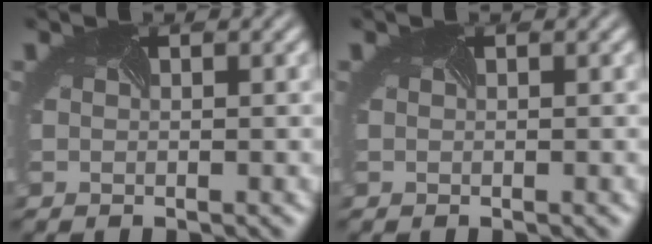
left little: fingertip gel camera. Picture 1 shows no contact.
{"total": 0.0}